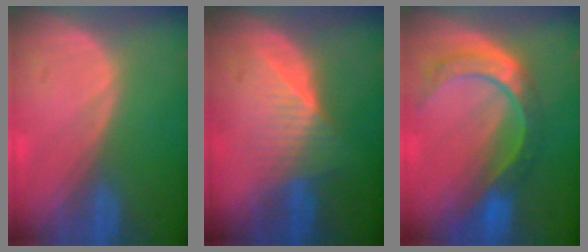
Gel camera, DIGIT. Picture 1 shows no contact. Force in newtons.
{"total": 6.3, "press": 5.9, "slide": 2.4}
{"total": 8.8, "press": 7.4, "slide": 4.7}